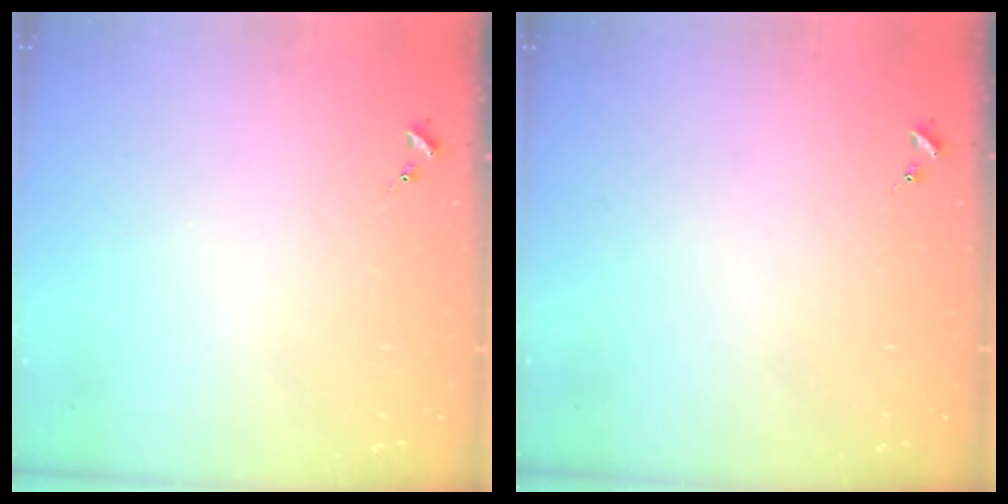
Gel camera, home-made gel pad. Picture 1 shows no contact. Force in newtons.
{"total": 0.0}